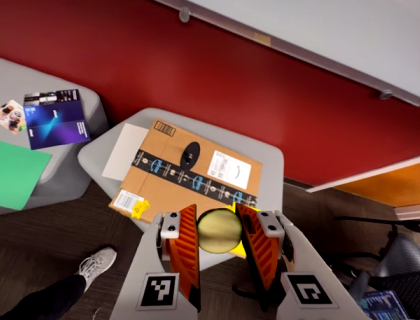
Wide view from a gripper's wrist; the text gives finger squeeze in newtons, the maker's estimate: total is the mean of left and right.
{"total": 9.9, "left": 10.2, "right": 9.6}